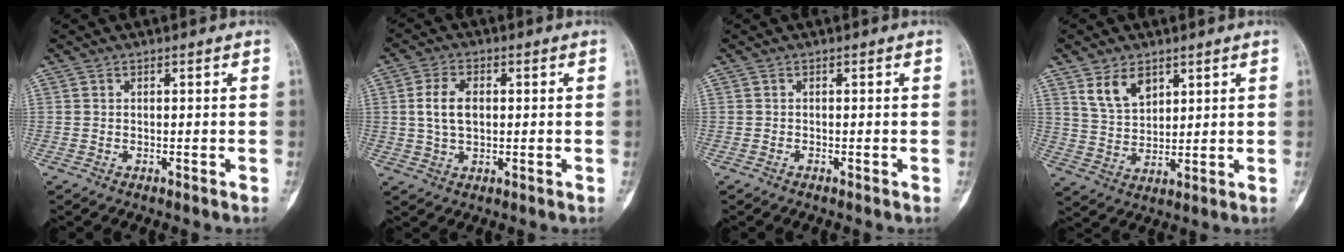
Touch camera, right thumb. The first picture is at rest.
{"total": 6.4, "force": [0.7, 3.9, 5.0], "torque": [-0.090, 0.005, 0.014]}
{"total": 0.0}
{"total": 7.3, "force": [4.2, 4.4, 4.0], "torque": [-0.058, -0.024, 0.088]}